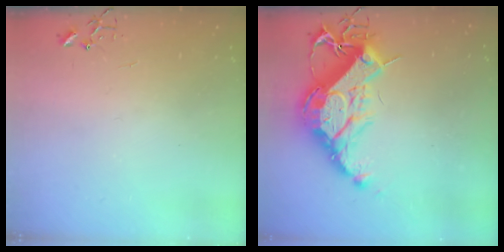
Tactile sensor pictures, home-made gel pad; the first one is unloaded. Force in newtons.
{"total": 21.9, "press": 21.8, "slide": 2.0}